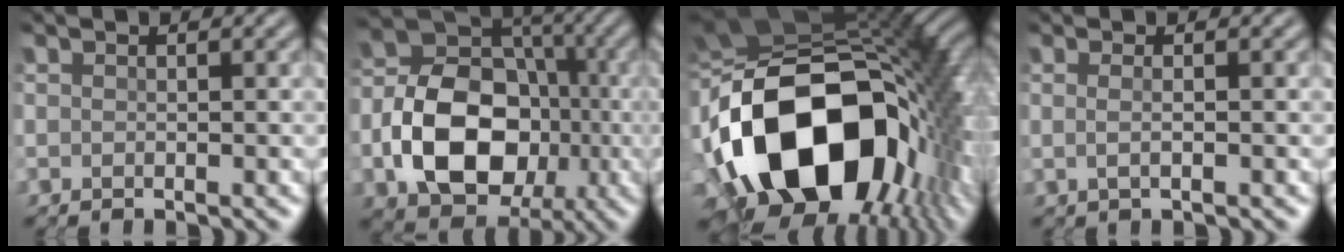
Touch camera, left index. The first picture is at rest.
{"total": 11.7, "force": [-3.0, 8.2, 7.9], "torque": [-0.144, 0.006, -0.062]}
{"total": 19.5, "force": [-3.2, 12.2, 14.9], "torque": [-0.310, -0.011, -0.041]}
{"total": 1.2, "force": [-0.1, -0.2, 1.1], "torque": [-0.035, 0.001, -0.002]}